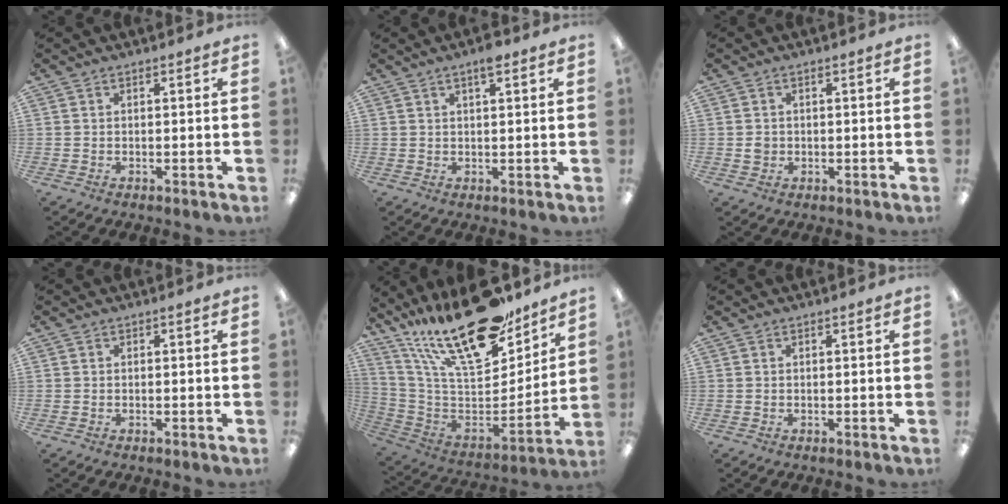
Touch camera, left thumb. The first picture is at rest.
{"total": 3.4, "force": [2.4, 0.6, 2.3], "torque": [-0.035, -0.003, 0.037]}
{"total": 1.8, "force": [0.2, 1.6, 0.8], "torque": [-0.018, 0.006, 0.002]}
{"total": 0.0}
{"total": 27.4, "force": [19.6, 9.9, 16.3], "torque": [-0.280, -0.125, 0.338]}
{"total": 0.0}